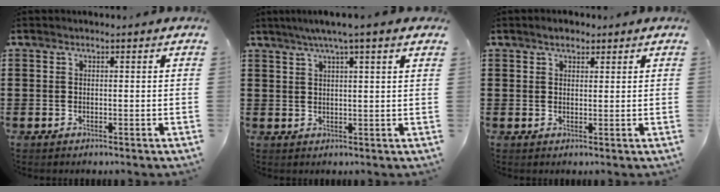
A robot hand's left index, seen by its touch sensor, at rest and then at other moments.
{"total": 3.6, "force": [2.4, -0.3, 2.7], "torque": [-0.059, 0.001, 0.040]}
{"total": 2.1, "force": [1.6, 1.0, 0.9], "torque": [-0.020, 0.007, 0.030]}